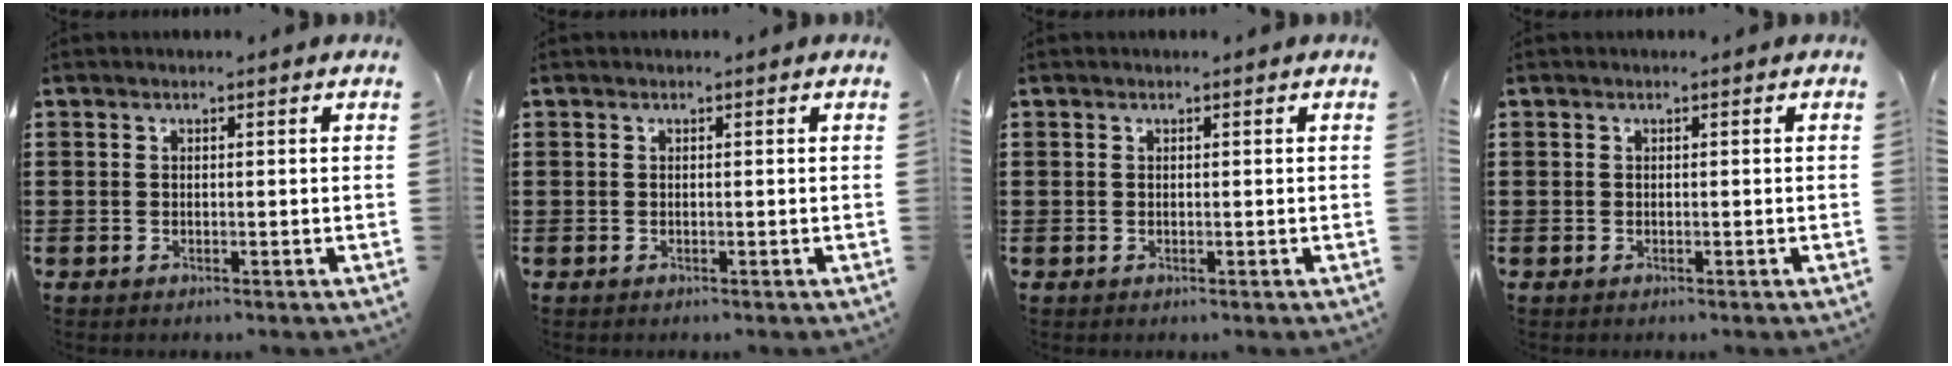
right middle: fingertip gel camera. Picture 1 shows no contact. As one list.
[{"total": 0.0}, {"total": 0.0}, {"total": 0.0}]